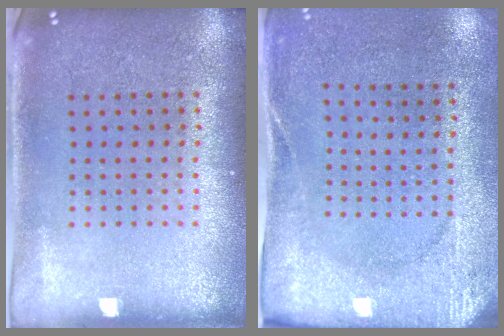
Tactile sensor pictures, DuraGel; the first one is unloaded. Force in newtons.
{"total": 2.6, "press": 2.1, "slide": 1.6}